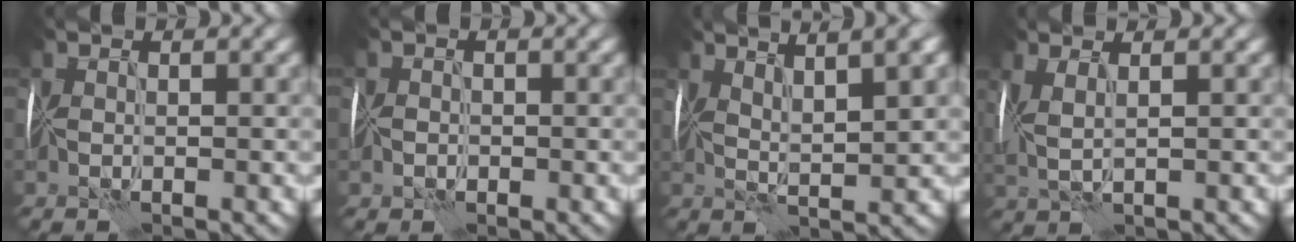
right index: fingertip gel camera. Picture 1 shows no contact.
{"total": 1.1, "force": [-0.7, 0.8, 0.1], "torque": [0.000, -0.001, -0.017]}
{"total": 5.4, "force": [3.4, 0.8, 4.1], "torque": [-0.058, 0.018, 0.047]}
{"total": 2.9, "force": [1.1, 0.9, 2.5], "torque": [-0.059, 0.006, 0.026]}